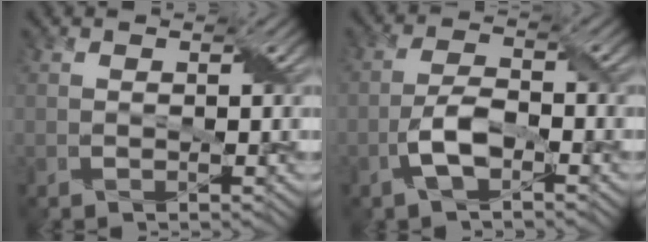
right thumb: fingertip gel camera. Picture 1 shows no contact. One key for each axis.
{"total": 4.7, "fx": -2.3, "fy": 1.8, "fz": 3.7, "tx": -0.081, "ty": 0.007, "tz": -0.050}